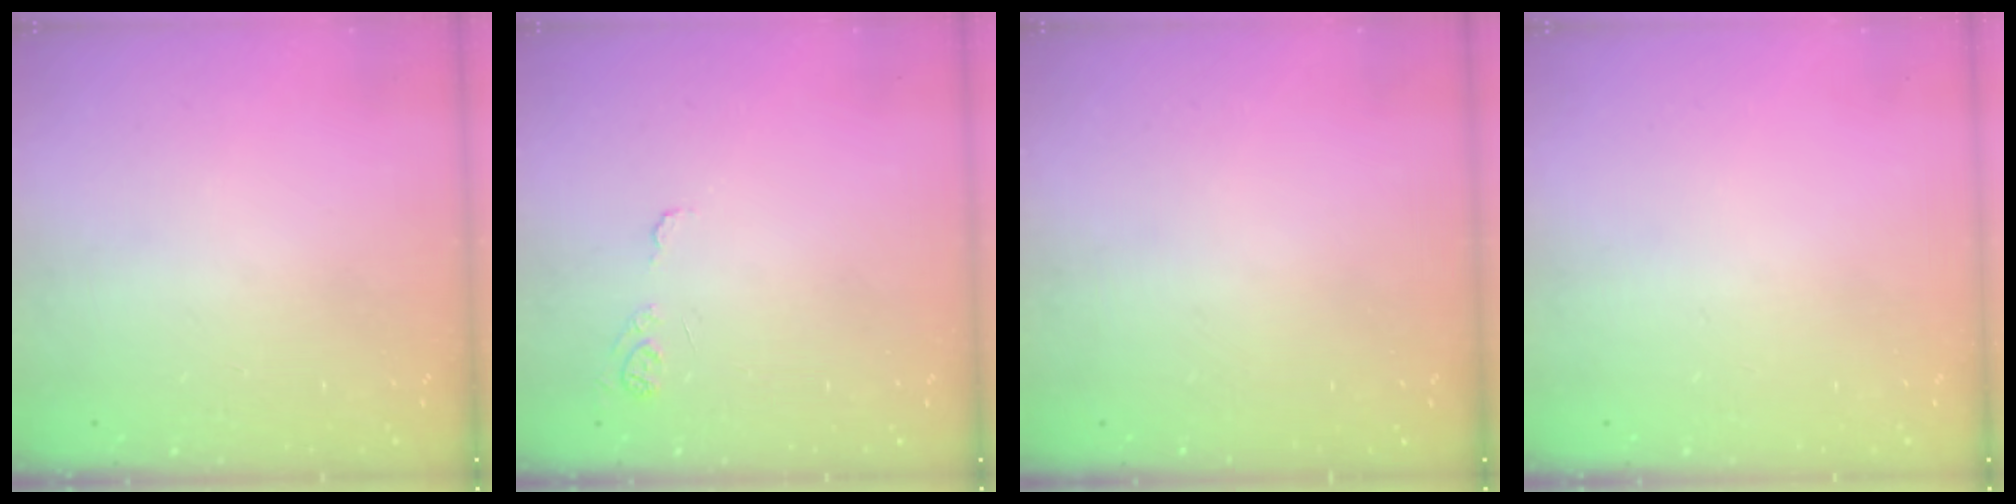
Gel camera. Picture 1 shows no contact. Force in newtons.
{"total": 7.2, "press": 7.2, "slide": 0.7}
{"total": 0.0}
{"total": 0.0}